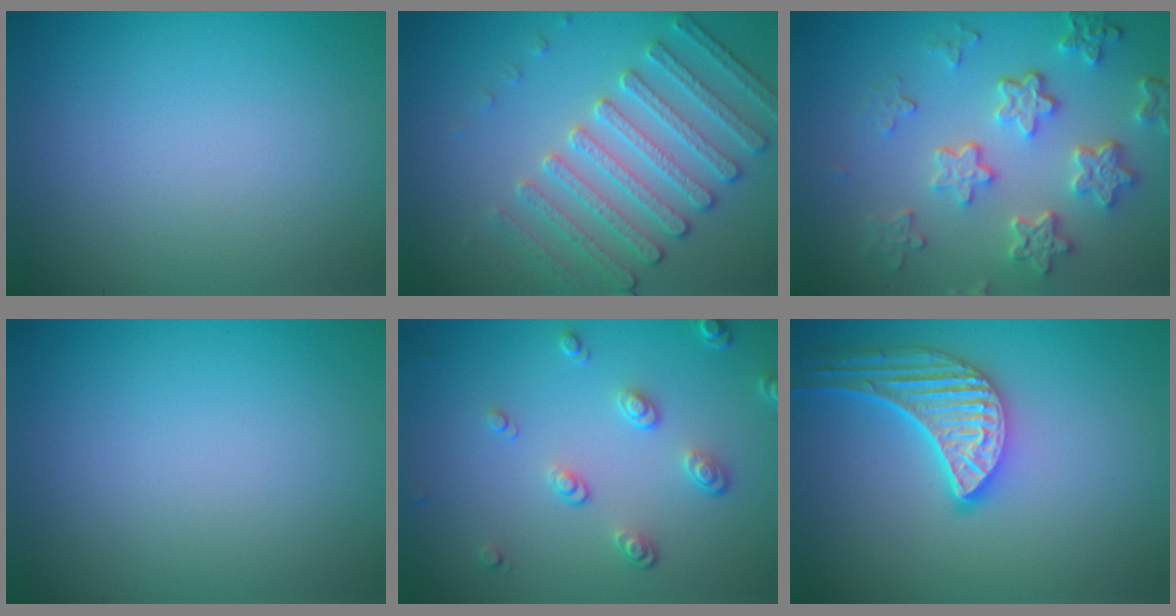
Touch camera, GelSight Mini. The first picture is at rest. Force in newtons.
{"total": 4.2, "press": 4.2, "slide": 0.5}
{"total": 5.8, "press": 4.3, "slide": 3.8}
{"total": 0.0}
{"total": 2.6, "press": 1.7, "slide": 2.0}
{"total": 5.3, "press": 4.4, "slide": 3.0}